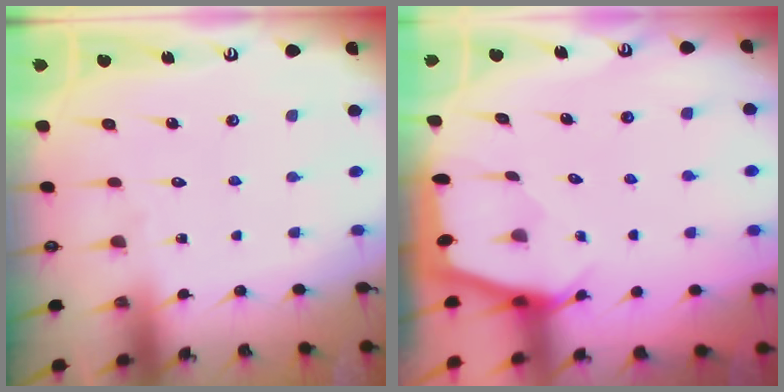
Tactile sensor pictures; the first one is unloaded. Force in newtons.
{"total": 2.2, "press": 2.2, "slide": 0.3}